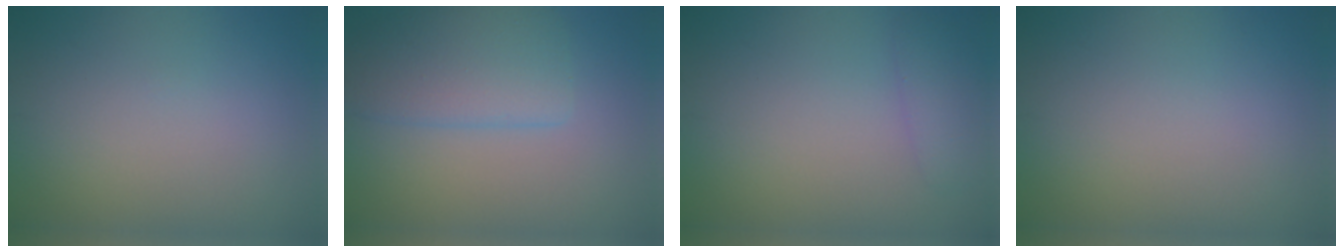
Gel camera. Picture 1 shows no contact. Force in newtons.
{"total": 4.4, "press": 4.4, "slide": 0.4}
{"total": 1.7, "press": 1.6, "slide": 0.2}
{"total": 0.0}